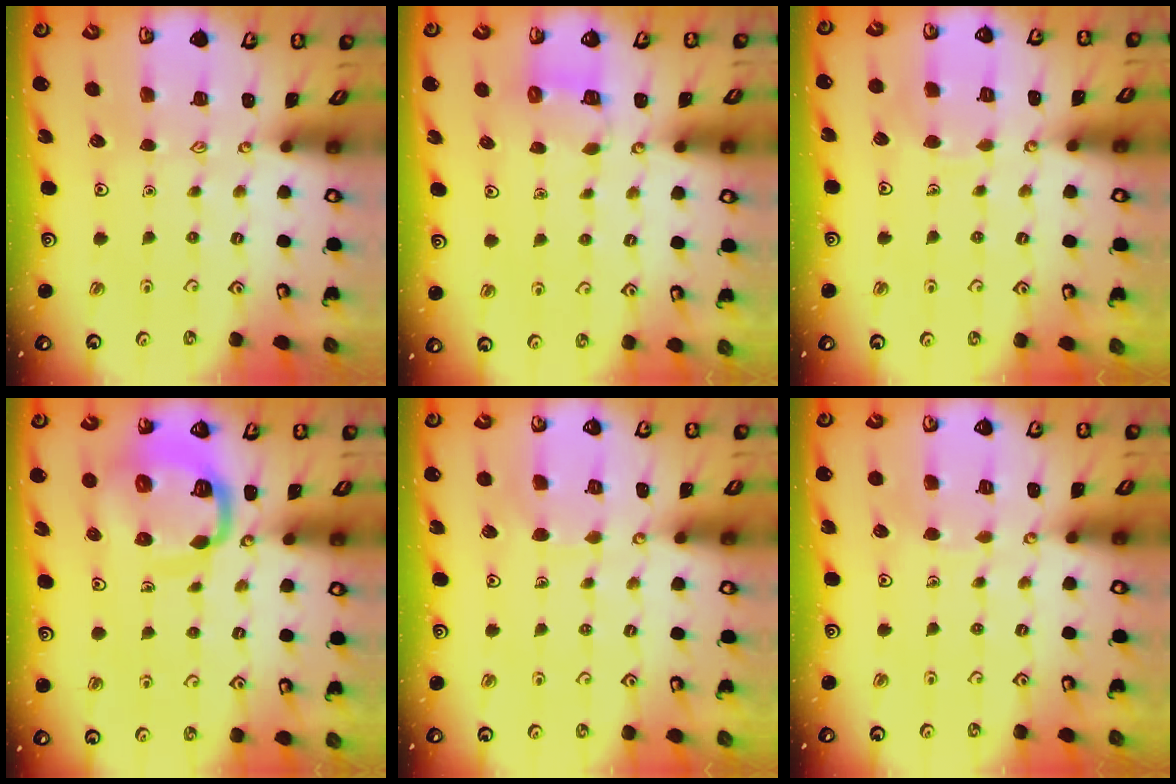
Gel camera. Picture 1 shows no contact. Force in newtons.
{"total": 4.5, "press": 4.5, "slide": 0.4}
{"total": 5.1, "press": 5.1, "slide": 0.3}
{"total": 11.4, "press": 11.4, "slide": 1.2}
{"total": 6.8, "press": 6.8, "slide": 0.5}
{"total": 3.4, "press": 3.4, "slide": 0.3}